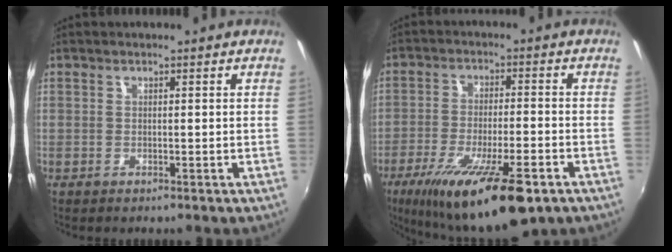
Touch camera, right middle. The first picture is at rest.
{"total": 19.1, "force": [-11.4, 5.0, 14.4], "torque": [-0.264, -0.051, -0.183]}